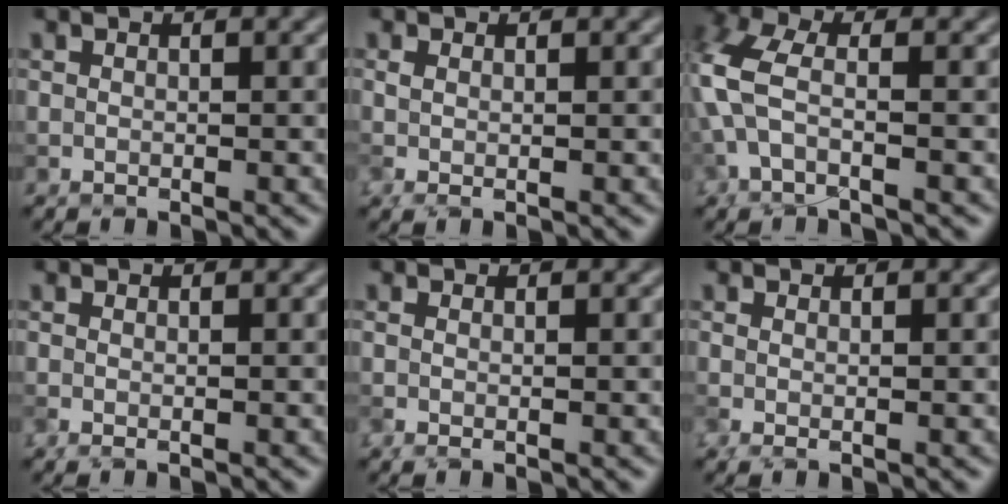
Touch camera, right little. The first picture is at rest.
{"total": 1.0, "force": [0.5, 0.3, 0.8], "torque": [-0.022, -0.001, 0.006]}
{"total": 4.5, "force": [-0.7, 1.8, 4.0], "torque": [-0.114, 0.008, -0.030]}
{"total": 0.9, "force": [-0.4, 0.2, 0.8], "torque": [-0.019, -0.009, -0.014]}
{"total": 1.0, "force": [0.2, 0.2, 0.9], "torque": [-0.024, -0.008, -0.002]}
{"total": 0.9, "force": [0.2, 0.2, 0.8], "torque": [-0.024, -0.007, 0.000]}